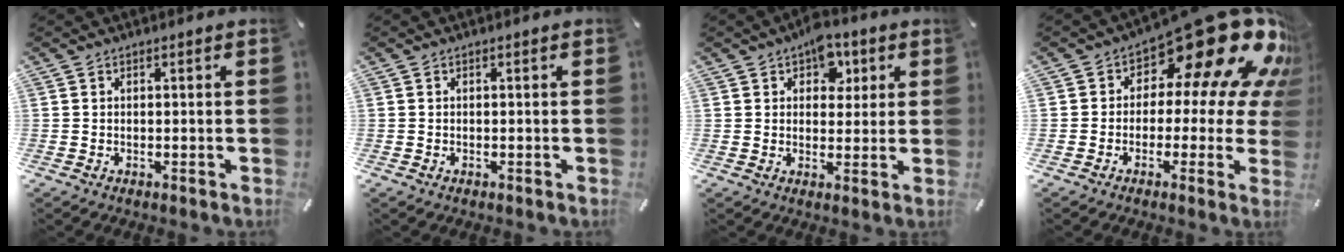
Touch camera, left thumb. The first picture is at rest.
{"total": 0.0}
{"total": 7.5, "force": [3.3, 5.3, 4.0], "torque": [-0.037, -0.004, 0.053]}
{"total": 20.6, "force": [11.7, 8.8, 14.4], "torque": [-0.192, -0.089, 0.191]}